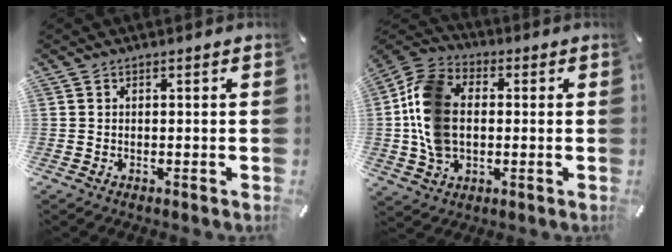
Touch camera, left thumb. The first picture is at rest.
{"total": 13.9, "force": [-0.2, 10.3, 9.2], "torque": [-0.214, 0.017, -0.001]}